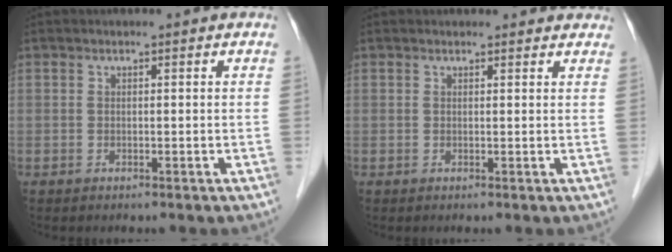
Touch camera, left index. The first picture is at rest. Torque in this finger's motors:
{"motor_torque": [0.33, -0.31, 0.00, 0.00]}